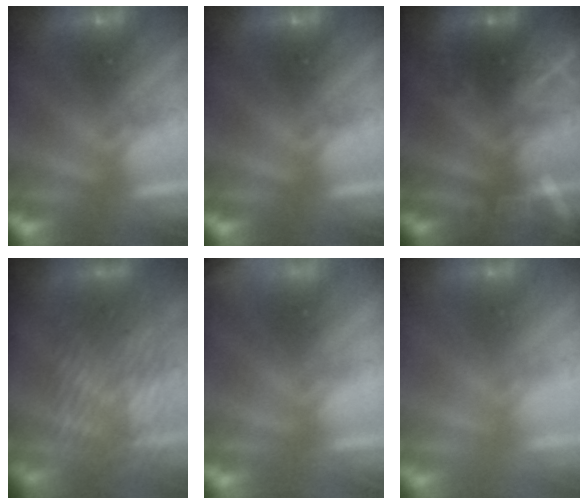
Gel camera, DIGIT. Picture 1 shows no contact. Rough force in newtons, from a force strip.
{"total": 0.0}
{"total": 2.9}
{"total": 3.7}
{"total": 2.4}
{"total": 2.7}